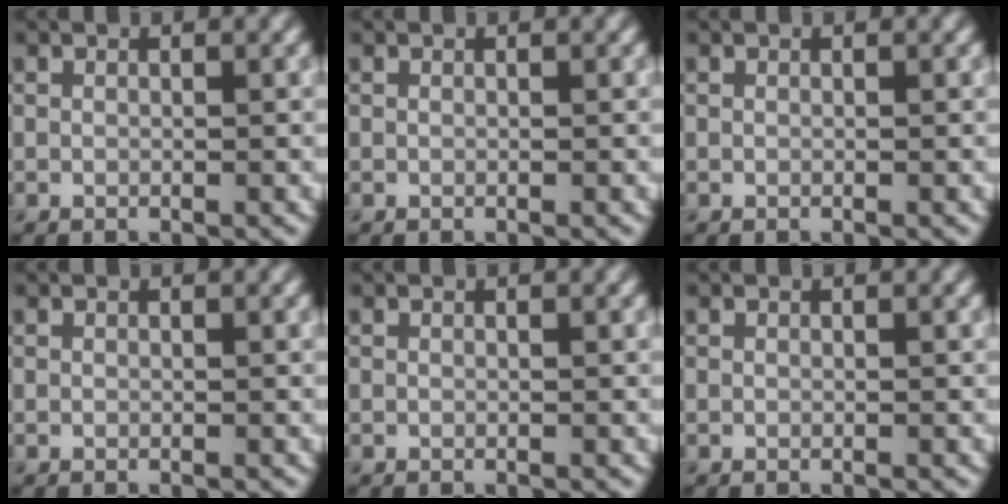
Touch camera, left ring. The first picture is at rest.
{"total": 0.0}
{"total": 0.0}
{"total": 0.0}
{"total": 0.0}
{"total": 0.0}